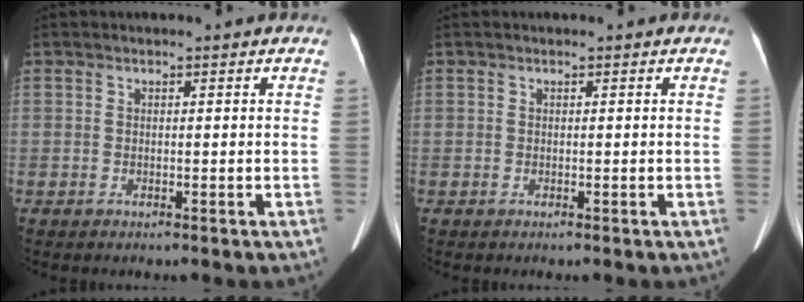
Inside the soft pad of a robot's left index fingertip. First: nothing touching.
{"total": 0.0}